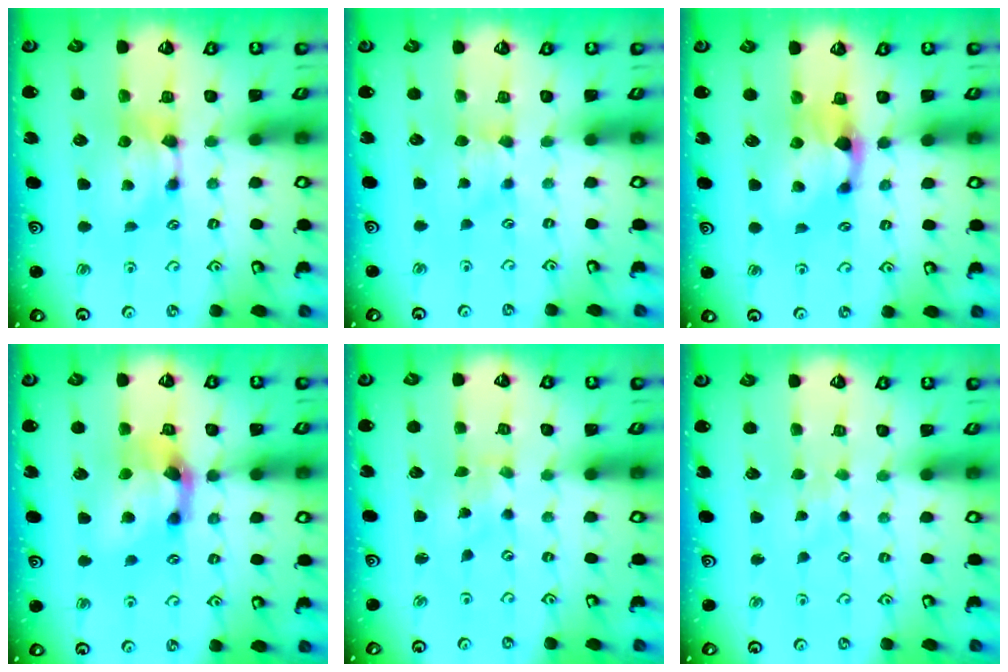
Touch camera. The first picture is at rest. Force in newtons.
{"total": 2.5, "press": 2.5, "slide": 0.5}
{"total": 1.7, "press": 0.9, "slide": 1.4}
{"total": 4.7, "press": 4.1, "slide": 2.4}
{"total": 5.5, "press": 5.5, "slide": 0.5}
{"total": 4.2, "press": 4.1, "slide": 0.3}